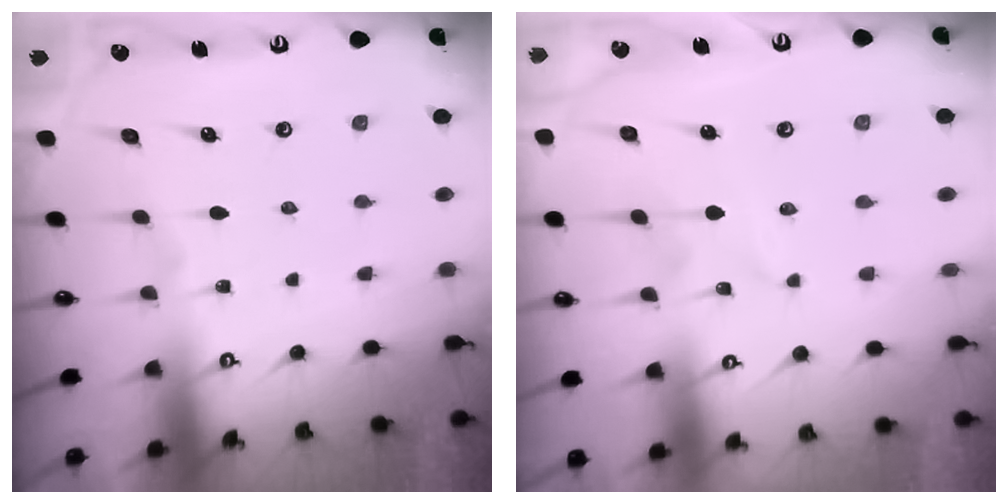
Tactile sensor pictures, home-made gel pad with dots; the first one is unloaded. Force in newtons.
{"total": 0.6, "press": 0.6, "slide": 0.1}